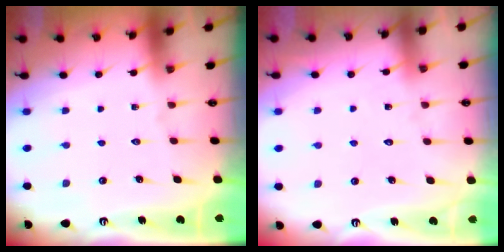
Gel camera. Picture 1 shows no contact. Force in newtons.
{"total": 5.0, "press": 5.0, "slide": 0.5}